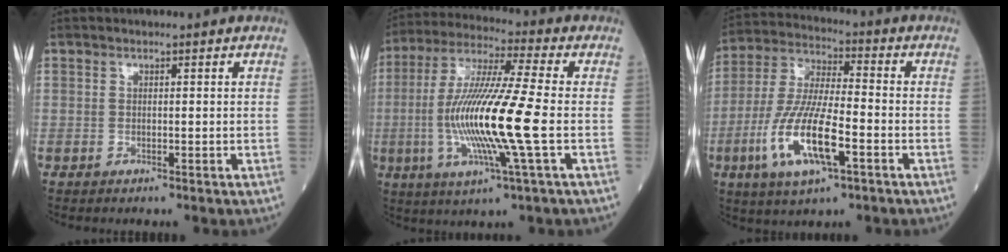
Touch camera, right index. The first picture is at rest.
{"total": 16.2, "force": [-2.6, -0.2, 15.9], "torque": [-0.322, -0.008, -0.059]}
{"total": 14.1, "force": [-5.0, 3.1, 12.8], "torque": [-0.270, -0.012, -0.091]}